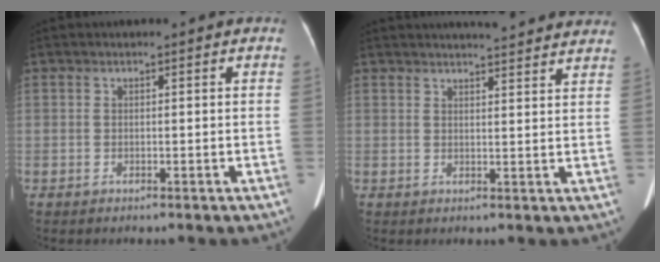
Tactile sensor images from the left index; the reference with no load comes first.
{"total": 11.3, "force": [10.6, 1.0, 3.9], "torque": [-0.042, 0.009, 0.113]}